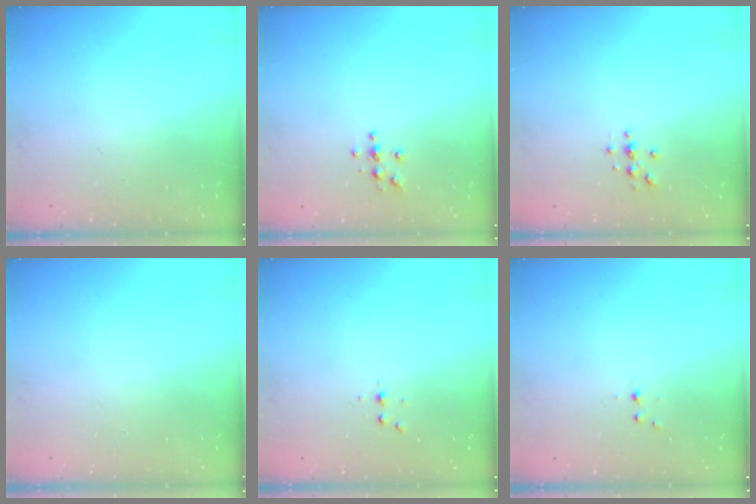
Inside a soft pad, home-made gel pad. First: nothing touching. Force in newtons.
{"total": 5.0, "press": 4.9, "slide": 0.6}
{"total": 2.7, "press": 2.7, "slide": 0.3}
{"total": 0.0}
{"total": 2.8, "press": 2.8, "slide": 0.4}
{"total": 2.8, "press": 2.4, "slide": 1.5}